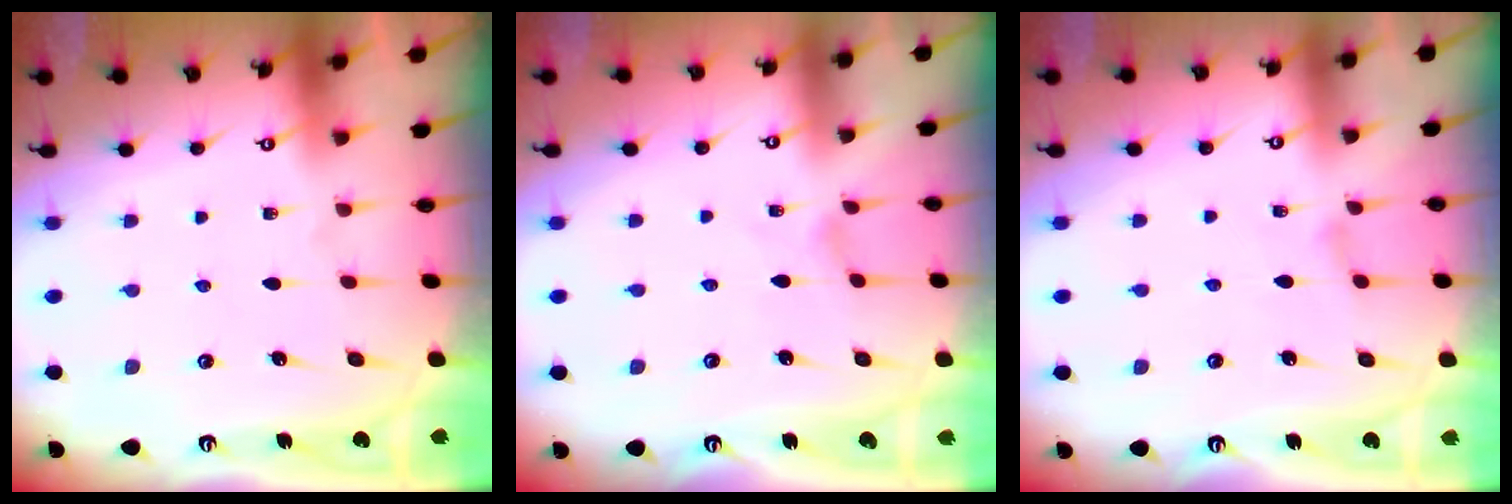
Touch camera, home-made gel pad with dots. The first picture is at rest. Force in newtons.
{"total": 0.0}
{"total": 1.9, "press": 1.9, "slide": 0.3}